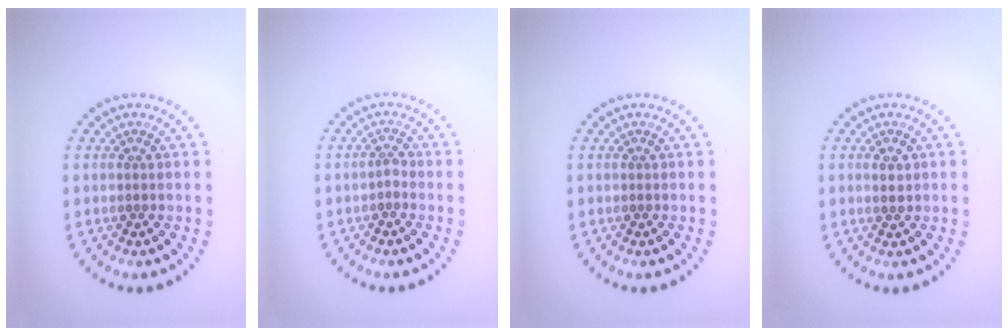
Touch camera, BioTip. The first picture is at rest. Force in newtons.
{"total": 0.9, "press": 0.6, "slide": 0.7}
{"total": 0.0}
{"total": 1.2, "press": 1.1, "slide": 0.3}